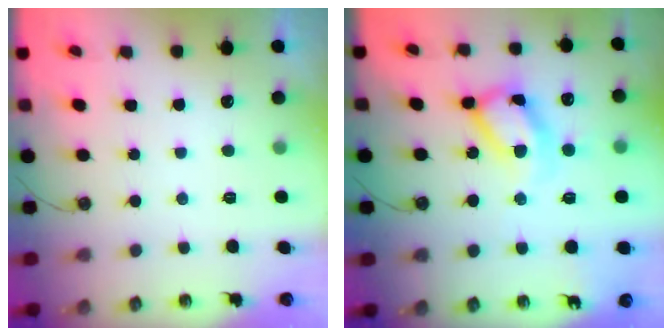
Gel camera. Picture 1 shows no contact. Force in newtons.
{"total": 16.1, "press": 16.0, "slide": 1.8}